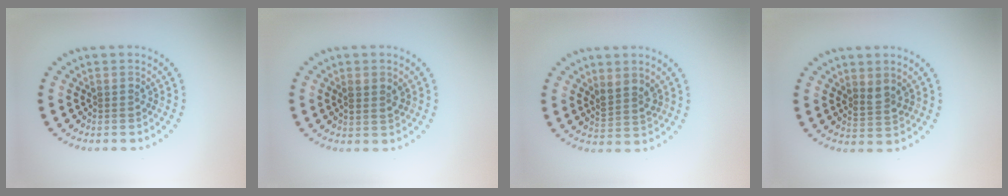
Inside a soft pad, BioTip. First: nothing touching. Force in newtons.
{"total": 1.7, "press": 1.6, "slide": 0.6}
{"total": 2.0, "press": 1.6, "slide": 1.1}
{"total": 1.6, "press": 1.3, "slide": 1.0}